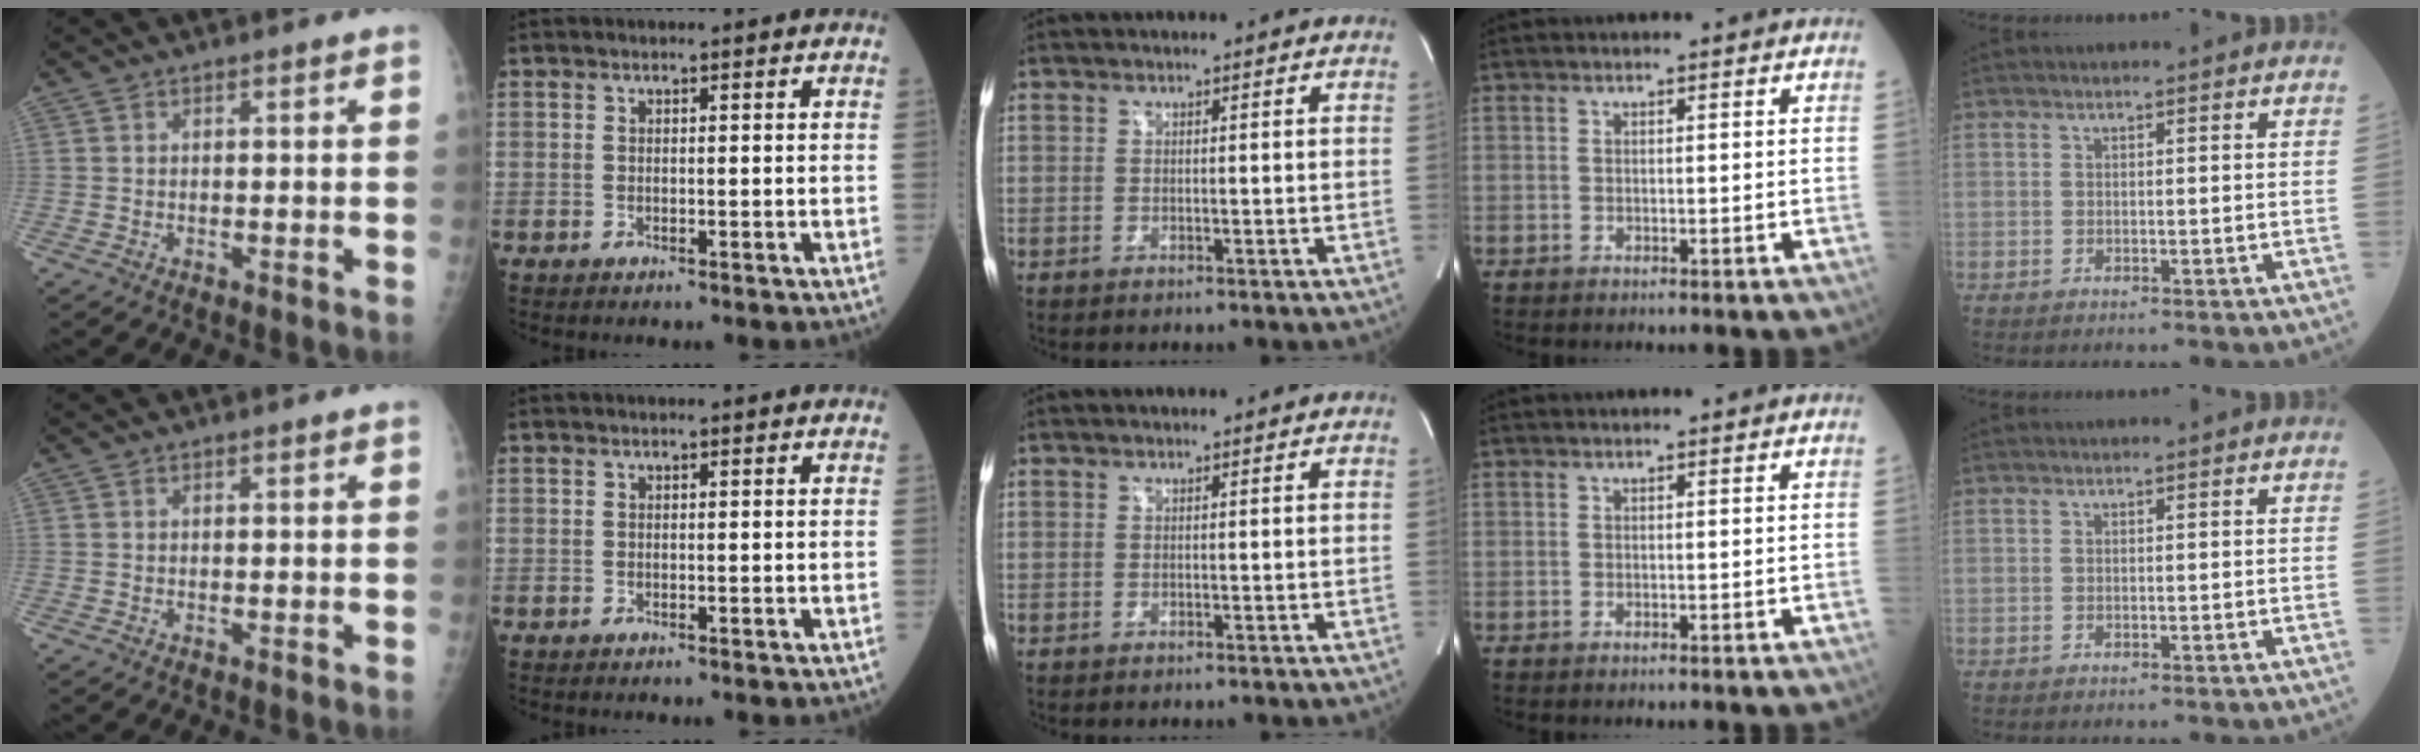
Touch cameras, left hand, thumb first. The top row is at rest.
{}